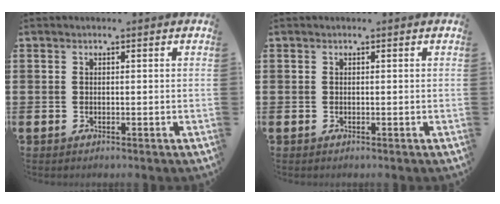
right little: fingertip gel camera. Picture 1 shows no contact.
{"total": 0.0}